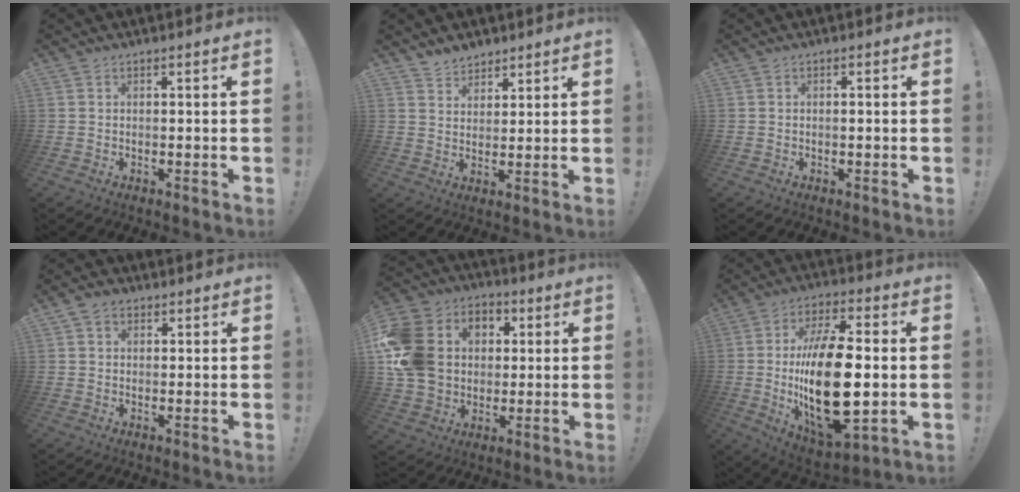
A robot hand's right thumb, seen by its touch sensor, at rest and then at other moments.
{"total": 5.2, "force": [4.5, 2.6, 0.5], "torque": [-0.007, -0.032, 0.085]}
{"total": 0.9, "force": [-0.5, -0.1, 0.7], "torque": [-0.012, 0.000, -0.009]}
{"total": 3.2, "force": [1.5, 2.4, 1.5], "torque": [-0.026, 0.000, 0.027]}
{"total": 17.9, "force": [1.5, 15.0, 9.7], "torque": [-0.167, 0.010, 0.039]}
{"total": 26.0, "force": [-1.0, 11.7, 23.2], "torque": [-0.436, -0.010, -0.011]}